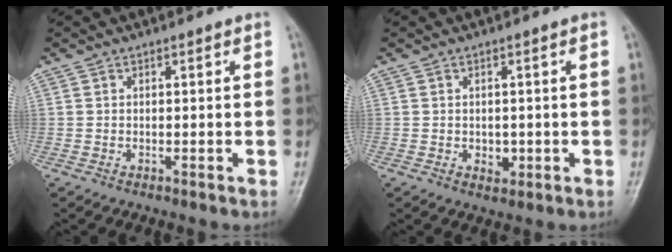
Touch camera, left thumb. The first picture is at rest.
{"total": 2.4, "force": [-0.3, 1.8, 1.5], "torque": [-0.011, -0.001, 0.001]}